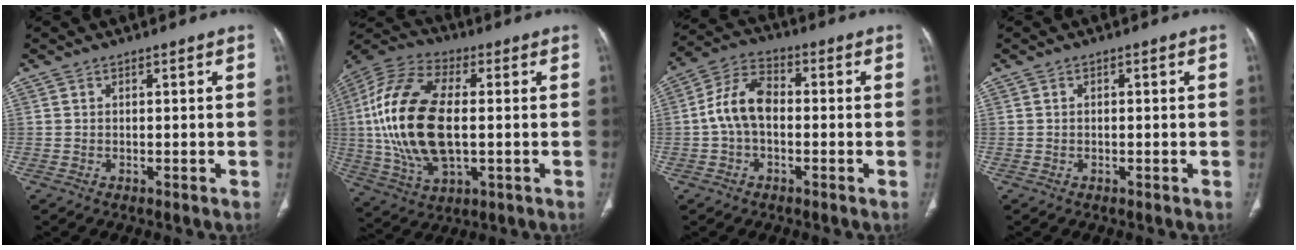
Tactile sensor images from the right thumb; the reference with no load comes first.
{"total": 22.2, "force": [0.1, 11.4, 19.1], "torque": [-0.405, 0.004, 0.004]}
{"total": 8.9, "force": [-0.7, 5.6, 7.0], "torque": [-0.129, 0.029, -0.023]}
{"total": 0.5, "force": [0.0, 0.3, 0.5], "torque": [-0.012, 0.004, 0.002]}